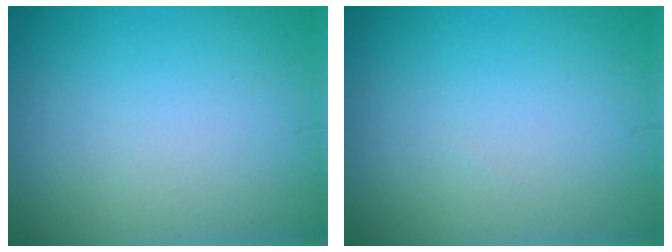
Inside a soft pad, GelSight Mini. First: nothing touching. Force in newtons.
{"total": 0.0}